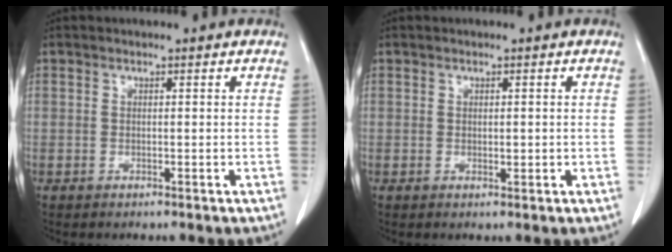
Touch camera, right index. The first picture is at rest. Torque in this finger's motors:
{"motor_torque": [-0.07, 0.03, 0.00, 0.01]}